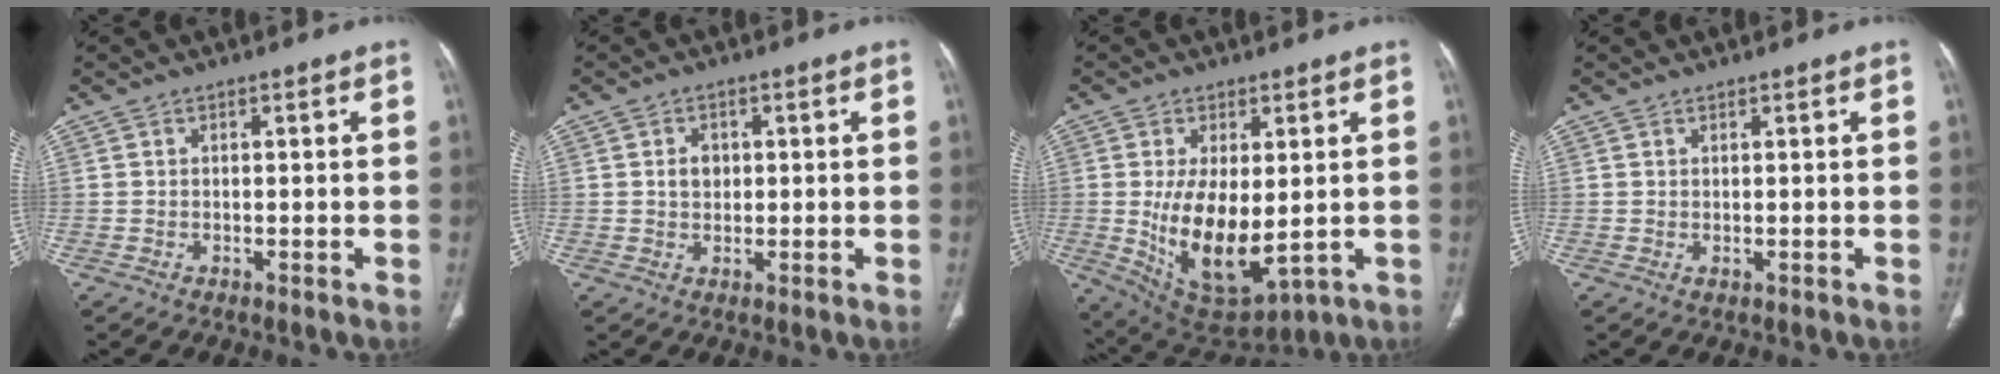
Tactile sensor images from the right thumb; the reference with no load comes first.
{"total": 3.0, "force": [0.5, 2.3, 1.8], "torque": [-0.018, 0.002, 0.008]}
{"total": 14.0, "force": [-0.7, 6.9, 12.2], "torque": [-0.205, -0.024, 0.015]}
{"total": 0.5, "force": [0.2, 0.3, 0.4], "torque": [-0.007, -0.002, 0.005]}